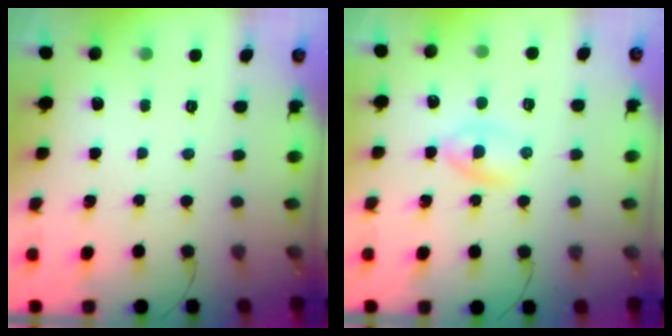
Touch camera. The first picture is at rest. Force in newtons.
{"total": 2.3, "press": 2.1, "slide": 1.0}